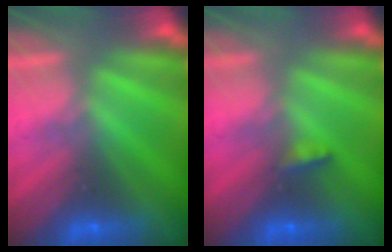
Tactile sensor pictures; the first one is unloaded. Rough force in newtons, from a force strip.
{"total": 2.9}